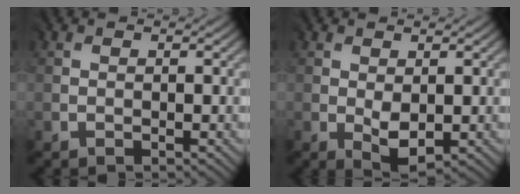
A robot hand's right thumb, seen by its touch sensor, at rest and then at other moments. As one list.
[{"total": 3.1, "force": [-0.2, 1.8, 2.5], "torque": [-0.055, -0.006, 0.002]}]